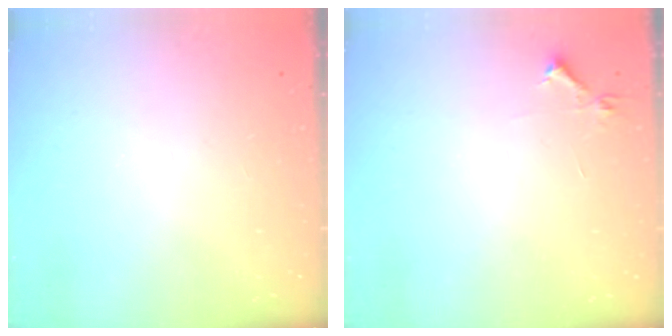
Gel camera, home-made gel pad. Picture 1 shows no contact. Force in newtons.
{"total": 3.9, "press": 3.8, "slide": 0.6}